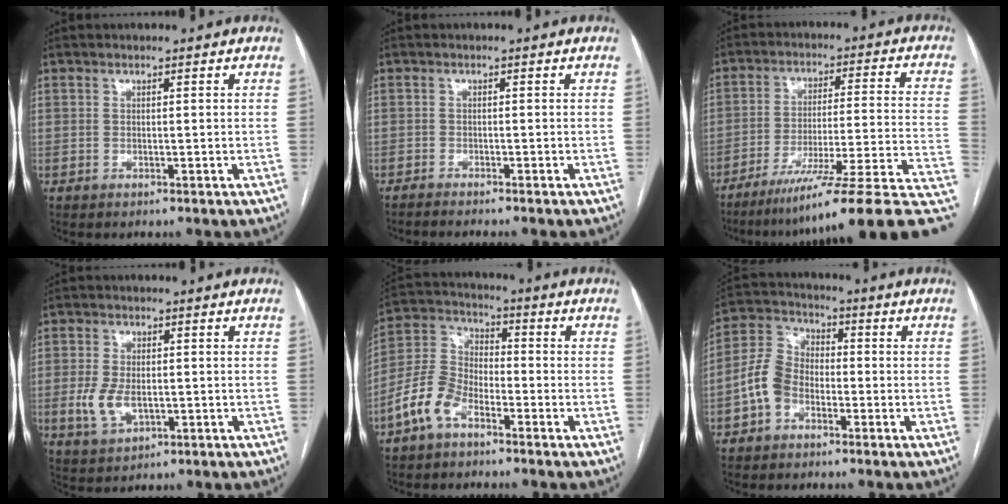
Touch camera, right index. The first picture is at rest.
{"total": 3.8, "force": [-3.4, -0.1, 1.8], "torque": [-0.019, -0.003, -0.049]}
{"total": 21.1, "force": [-14.5, -0.6, 15.4], "torque": [-0.147, 0.010, -0.223]}
{"total": 5.7, "force": [-0.9, 3.1, 4.7], "torque": [-0.106, -0.003, -0.010]}
{"total": 8.3, "force": [-4.9, 4.5, 5.0], "torque": [-0.129, 0.017, -0.106]}
{"total": 7.2, "force": [-2.8, 5.1, 4.2], "torque": [-0.104, 0.027, -0.063]}